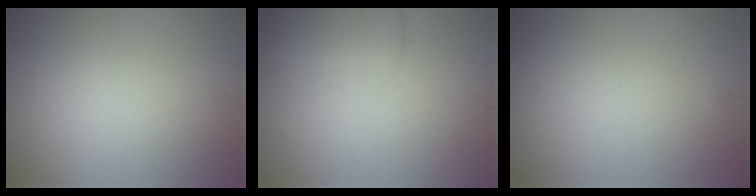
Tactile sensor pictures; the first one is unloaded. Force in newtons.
{"total": 2.4, "press": 2.4, "slide": 0.1}
{"total": 0.0}